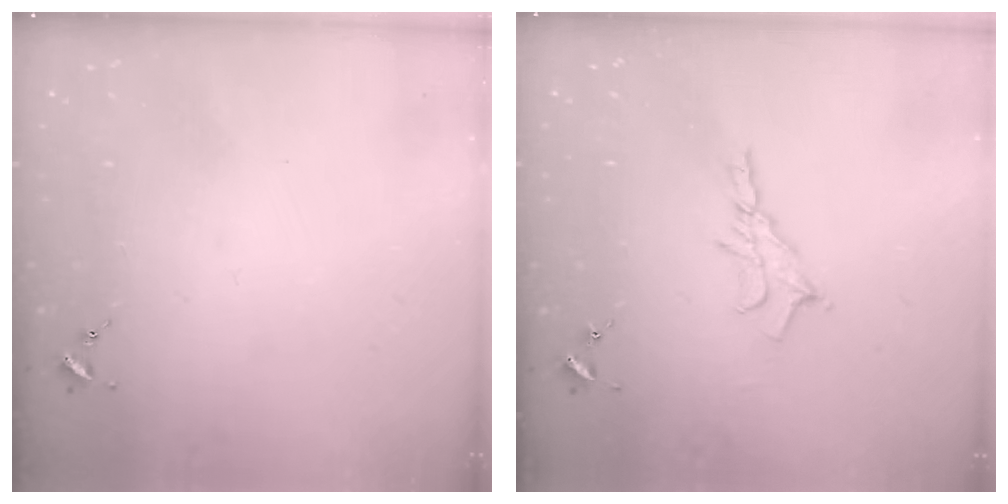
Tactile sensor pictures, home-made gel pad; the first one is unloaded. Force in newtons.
{"total": 8.7, "press": 8.6, "slide": 0.5}